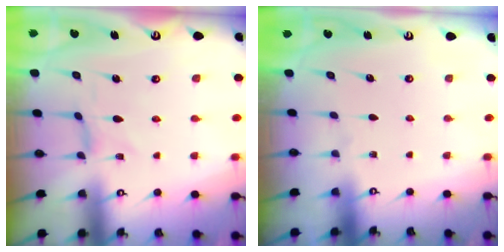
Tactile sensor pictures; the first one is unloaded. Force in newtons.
{"total": 0.0}